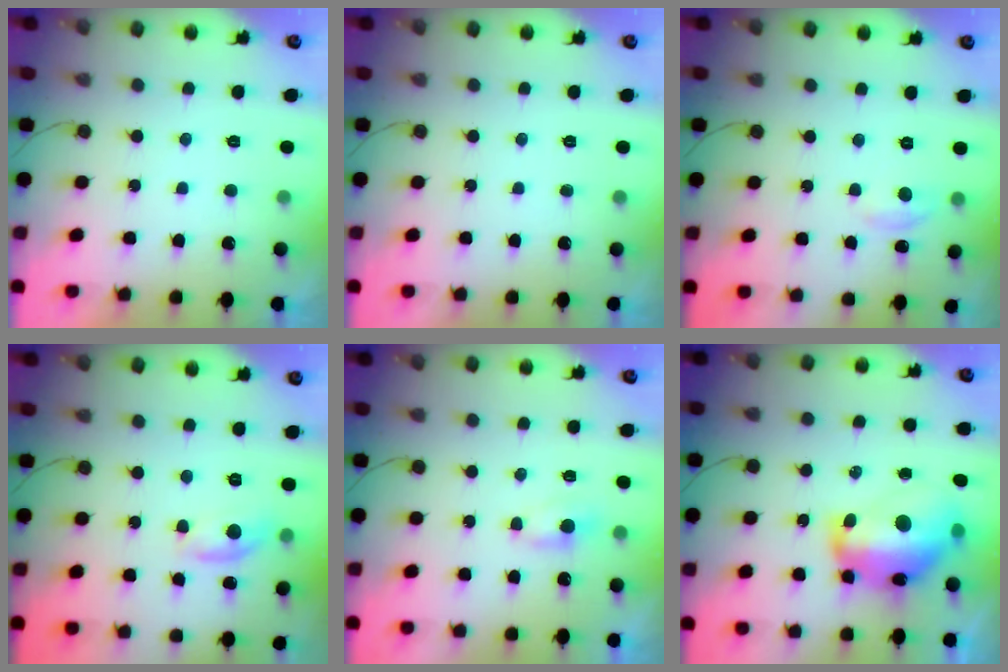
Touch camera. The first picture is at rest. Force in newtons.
{"total": 0.0}
{"total": 2.9, "press": 2.9, "slide": 0.3}
{"total": 7.8, "press": 7.8, "slide": 0.5}
{"total": 3.8, "press": 3.8, "slide": 0.5}
{"total": 17.8, "press": 17.7, "slide": 2.1}